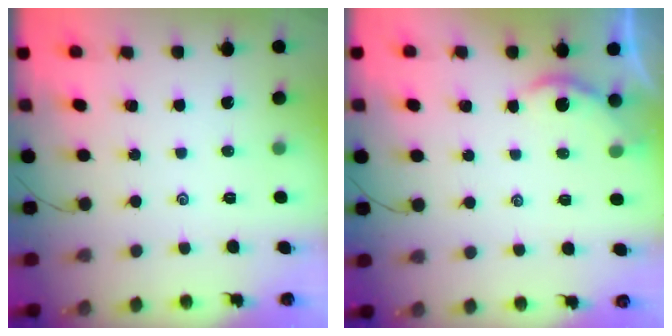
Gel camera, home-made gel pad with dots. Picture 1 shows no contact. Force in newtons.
{"total": 2.3, "press": 2.3, "slide": 0.3}